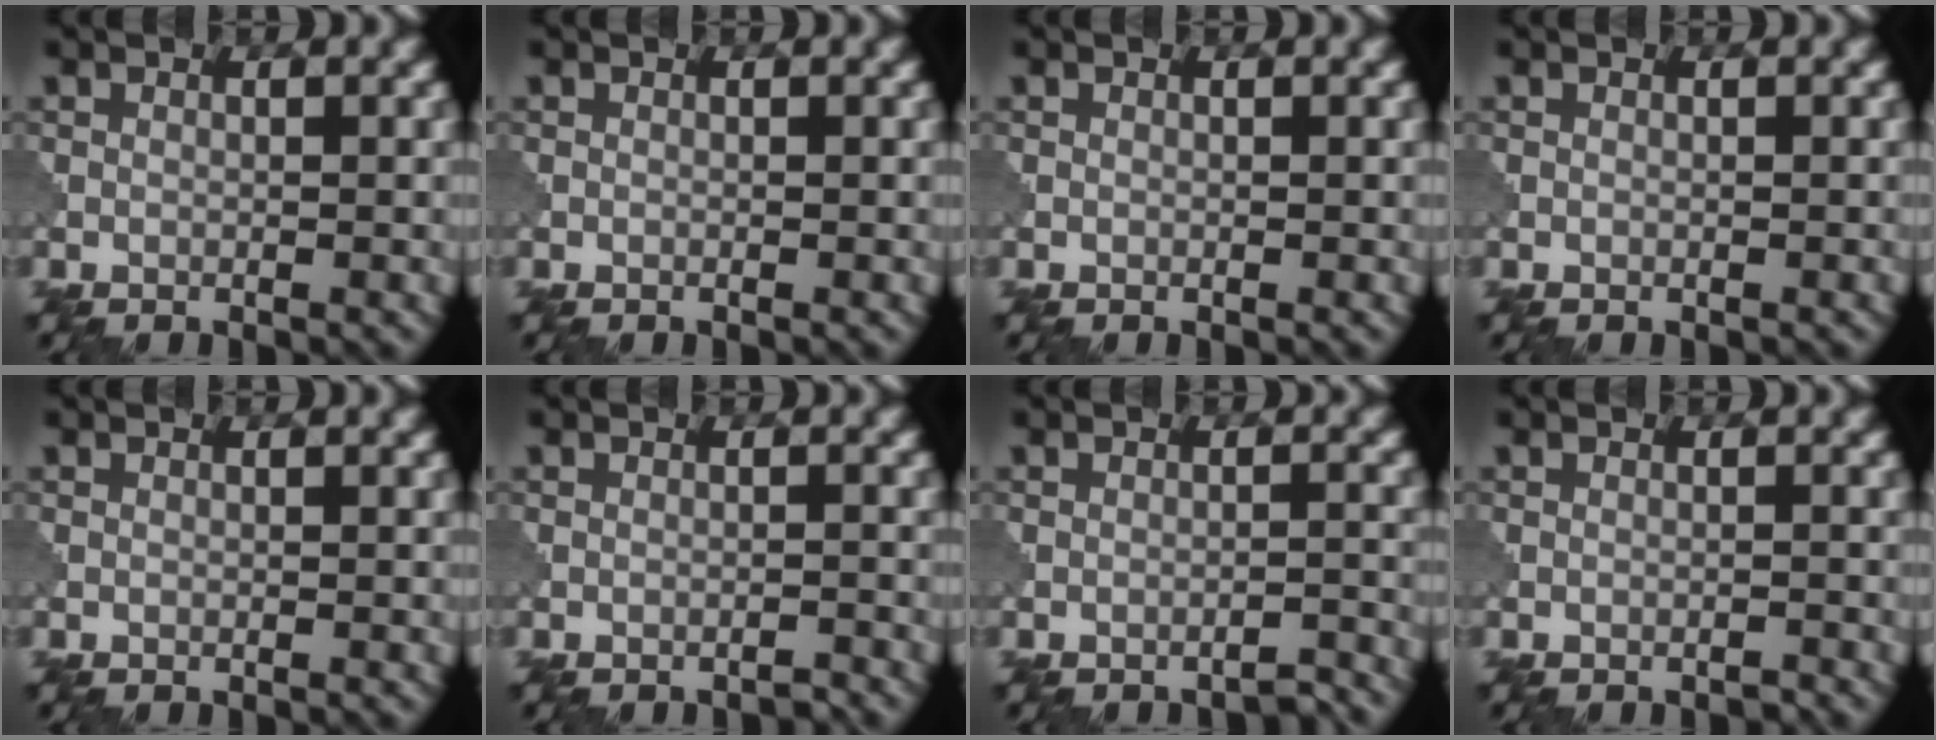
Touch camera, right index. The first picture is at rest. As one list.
[{"total": 0.0}, {"total": 0.0}, {"total": 0.0}, {"total": 0.0}, {"total": 1.0, "force": [-1.0, 0.0, 0.2], "torque": [-0.001, 0.000, -0.022]}, {"total": 2.0, "force": [-2.0, 0.1, 0.5], "torque": [0.003, 0.007, -0.030]}, {"total": 0.7, "force": [-0.7, 0.0, 0.2], "torque": [-0.001, 0.000, -0.015]}]